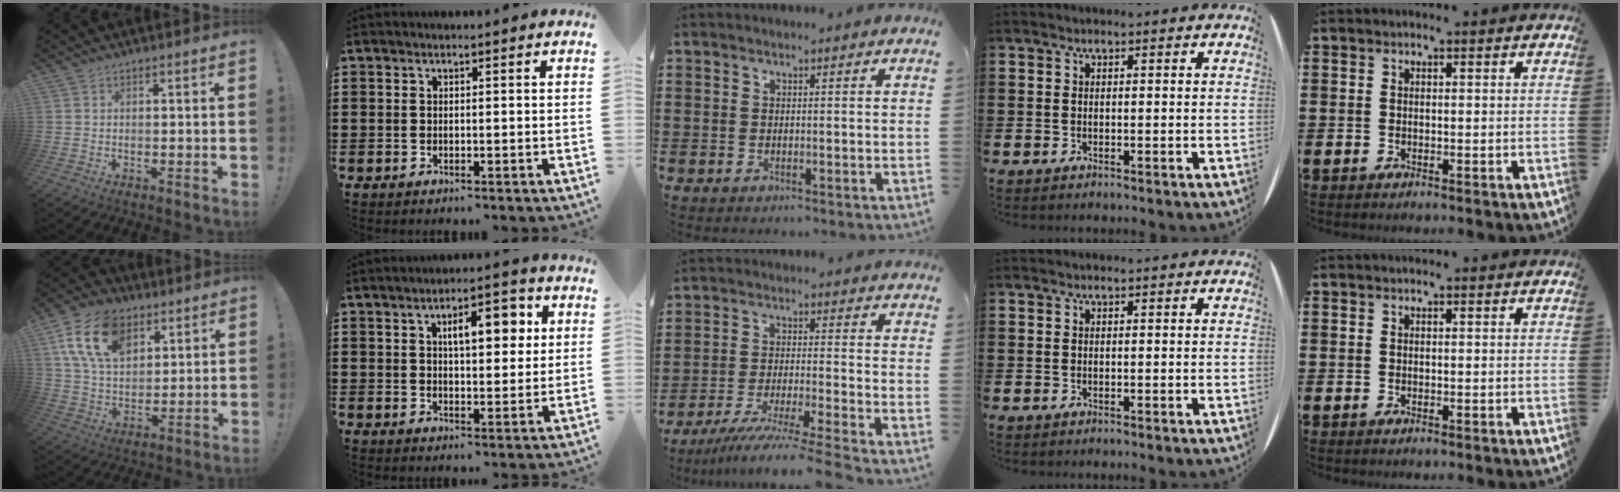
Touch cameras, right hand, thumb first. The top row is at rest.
{"thumb": {"total": 17.7, "force": [8.2, 11.5, 10.7], "torque": [-0.191, -0.024, 0.156]}, "index": {"total": 6.9, "force": [2.5, 2.7, 5.9], "torque": [-0.082, -0.006, 0.031]}, "middle": {"total": 7.5, "force": [-6.5, -0.7, 3.7], "torque": [-0.072, -0.020, -0.127]}}